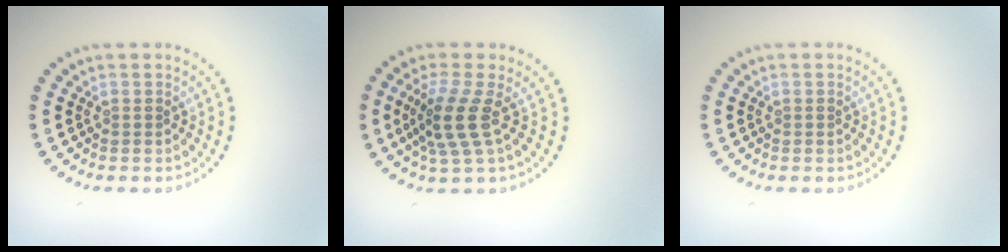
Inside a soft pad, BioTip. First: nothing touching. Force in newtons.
{"total": 3.5, "press": 2.7, "slide": 2.3}
{"total": 0.0}